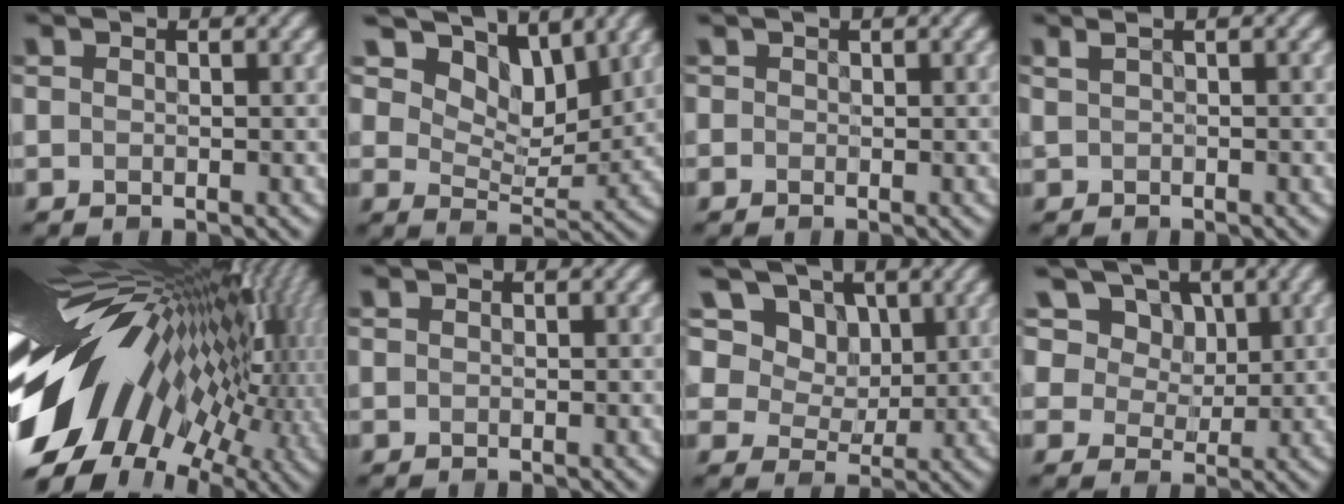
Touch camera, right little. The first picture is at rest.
{"total": 9.4, "force": [6.7, 4.8, 4.7], "torque": [-0.091, -0.025, 0.113]}
{"total": 0.0}
{"total": 1.0, "force": [0.4, 0.3, 0.9], "torque": [-0.018, 0.005, 0.006]}
{"total": 20.1, "force": [0.4, 11.5, 16.5], "torque": [-0.283, -0.009, -0.004]}
{"total": 0.0}
{"total": 16.6, "force": [9.4, 11.2, 7.9], "torque": [-0.191, 0.044, 0.160]}
{"total": 15.4, "force": [8.8, 10.3, 7.4], "torque": [-0.168, 0.043, 0.137]}